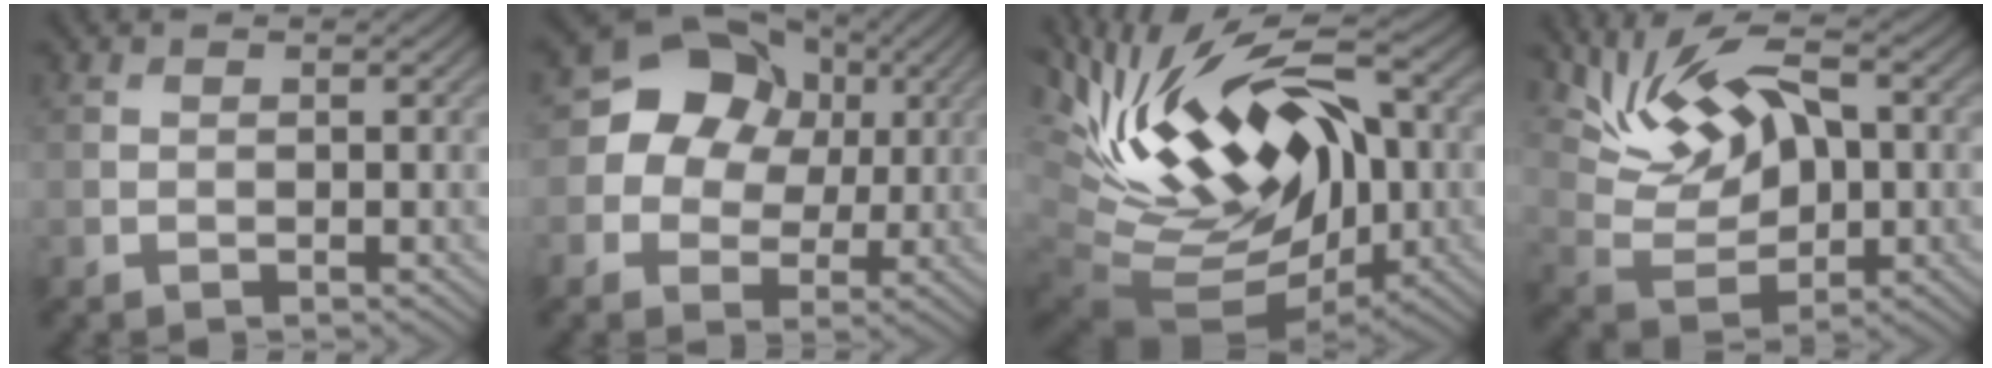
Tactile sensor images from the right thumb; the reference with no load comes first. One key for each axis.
{"total": 9.6, "fx": 1.8, "fy": 8.2, "fz": 4.6, "tx": -0.075, "ty": 0.015, "tz": 0.014}
{"total": 17.2, "fx": 2.2, "fy": 8.9, "fz": 14.5, "tx": -0.280, "ty": 0.012, "tz": 0.030}
{"total": 10.6, "fx": 4.2, "fy": 5.4, "fz": 8.0, "tx": -0.167, "ty": 0.006, "tz": 0.077}